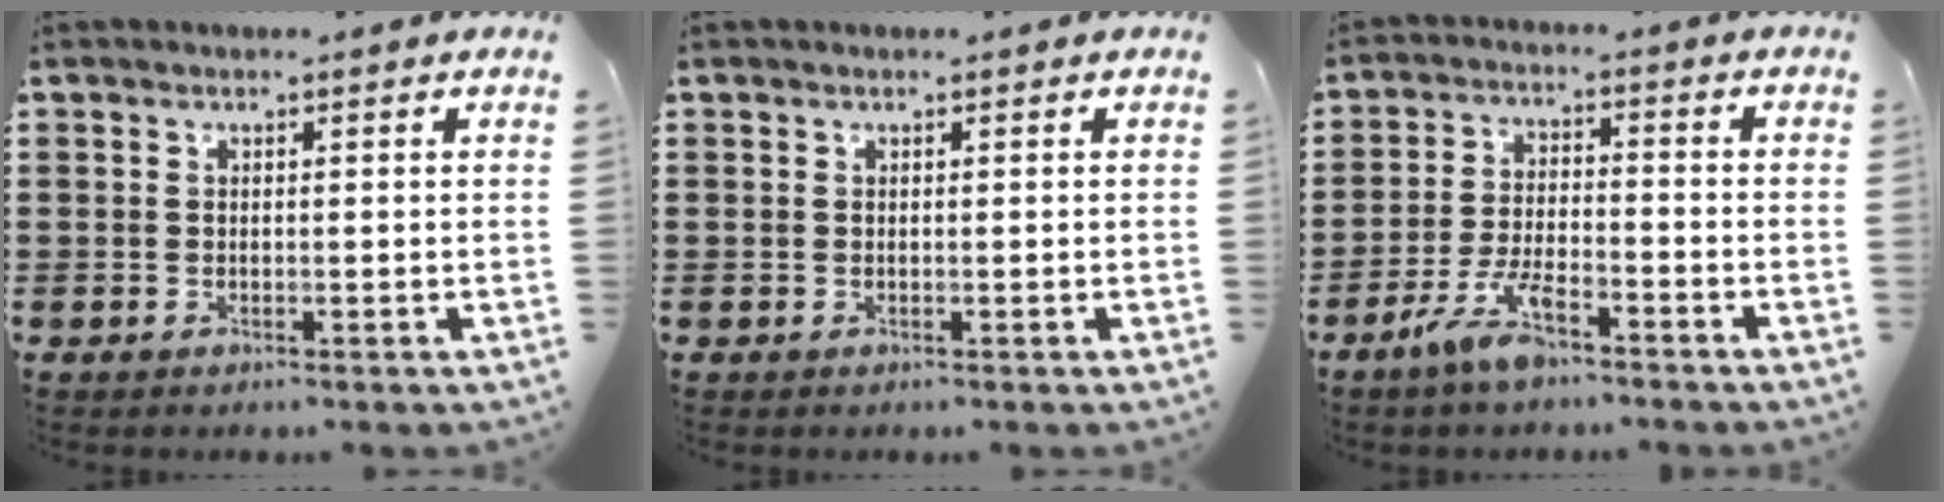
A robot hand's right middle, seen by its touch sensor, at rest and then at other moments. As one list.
[{"total": 0.0}, {"total": 6.5, "force": [-4.5, 1.8, 4.3], "torque": [-0.097, 0.000, -0.087]}]